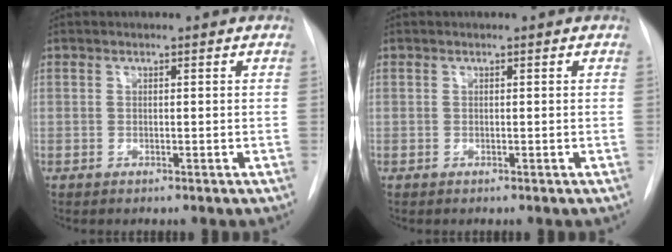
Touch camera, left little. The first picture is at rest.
{"total": 0.0}